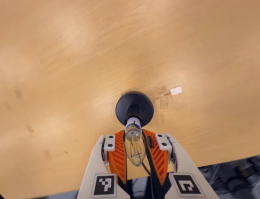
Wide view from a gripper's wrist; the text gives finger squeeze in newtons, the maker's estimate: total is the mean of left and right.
{"total": 16.4, "left": 14.2, "right": 18.6}